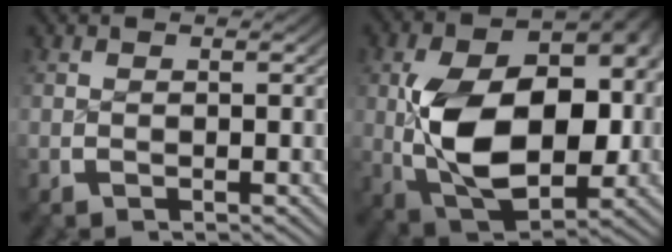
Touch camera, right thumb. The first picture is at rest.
{"total": 16.5, "force": [-1.1, 10.5, 12.7], "torque": [-0.253, -0.062, 0.012]}